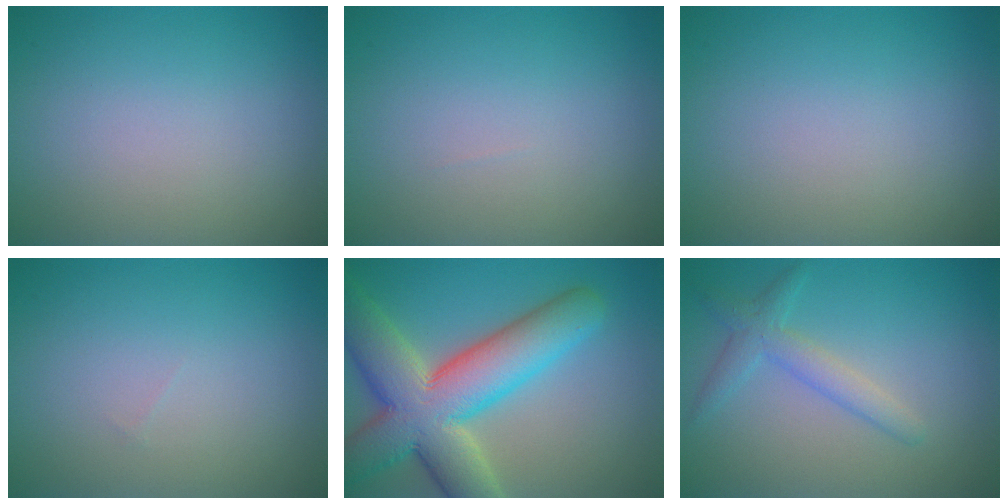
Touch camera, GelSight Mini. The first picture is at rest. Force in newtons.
{"total": 0.0}
{"total": 0.0}
{"total": 0.0}
{"total": 11.8, "press": 11.7, "slide": 1.3}
{"total": 2.6, "press": 2.6, "slide": 0.1}